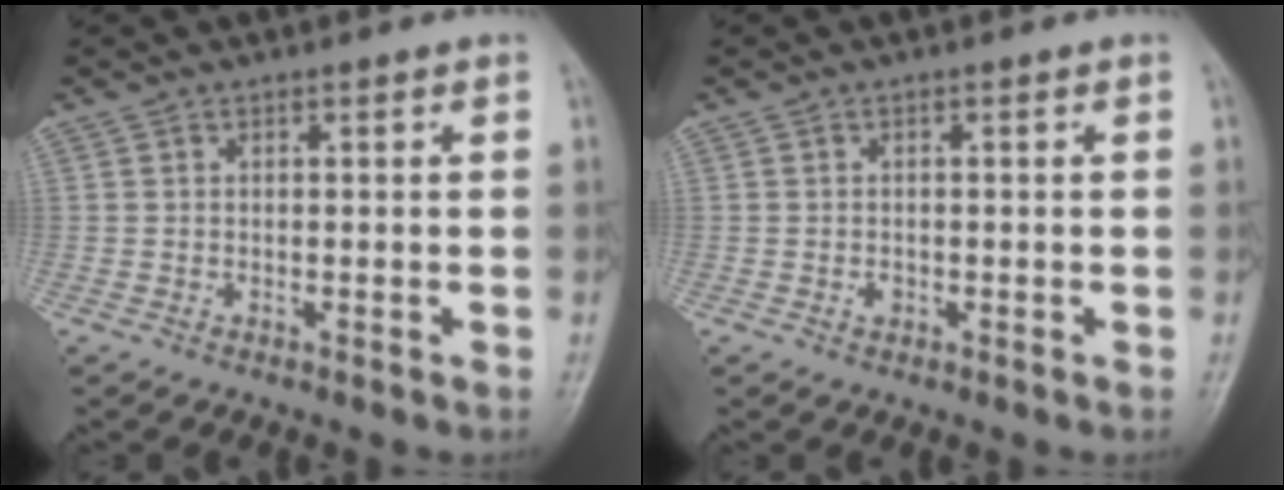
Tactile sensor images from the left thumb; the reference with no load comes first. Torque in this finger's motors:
{"motor_torque": [0.07, 0.21, 0.22, 0.00, 0.00]}